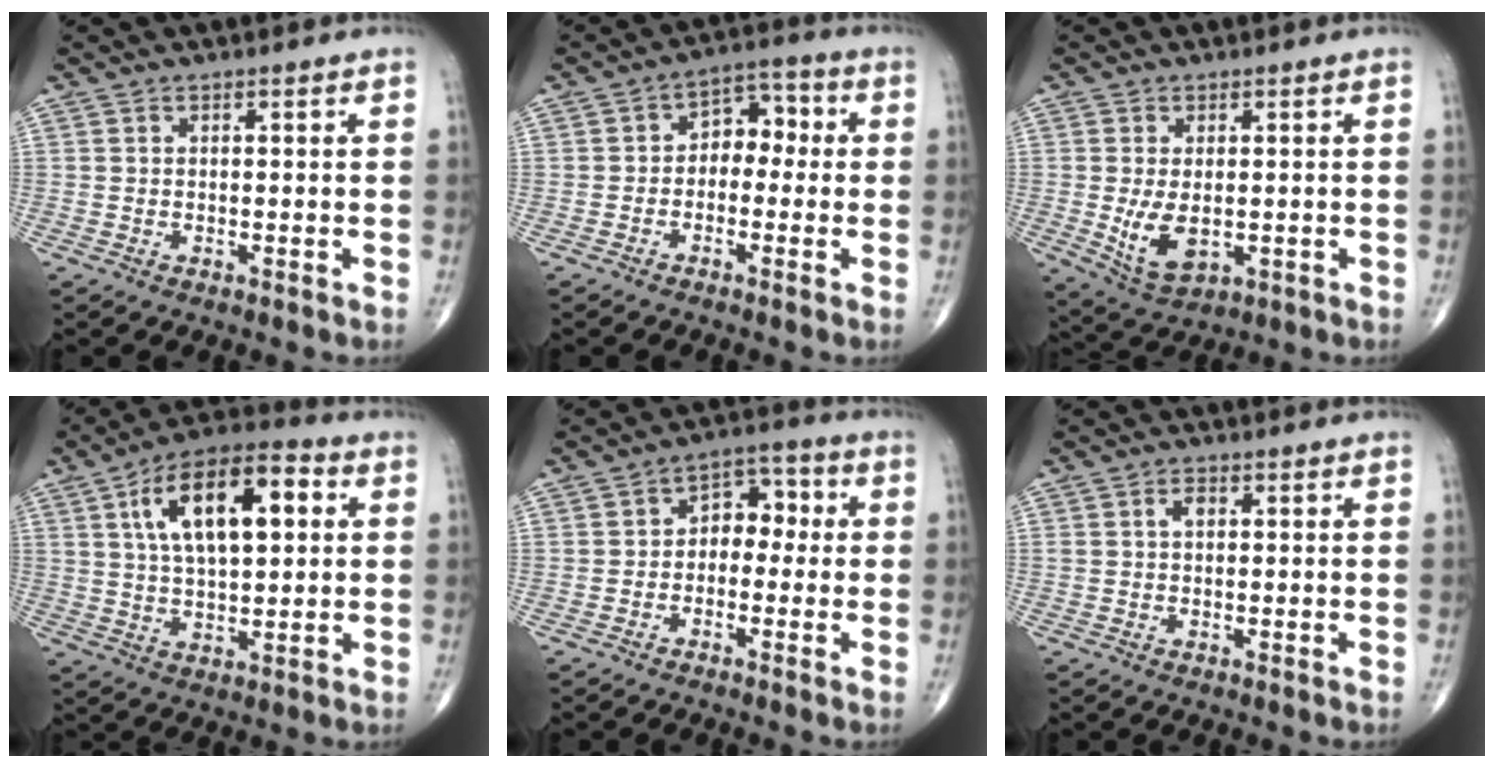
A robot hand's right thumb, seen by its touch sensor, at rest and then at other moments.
{"total": 6.2, "force": [-0.5, 4.4, 4.3], "torque": [-0.032, 0.032, -0.024]}
{"total": 7.2, "force": [-0.8, 4.1, 5.9], "torque": [-0.105, -0.016, 0.000]}
{"total": 16.8, "force": [4.6, 7.6, 14.2], "torque": [-0.224, 0.010, 0.071]}
{"total": 6.6, "force": [-0.3, 4.7, 4.7], "torque": [-0.035, 0.032, -0.021]}
{"total": 1.8, "force": [0.4, 1.1, 1.4], "torque": [-0.024, 0.003, 0.007]}